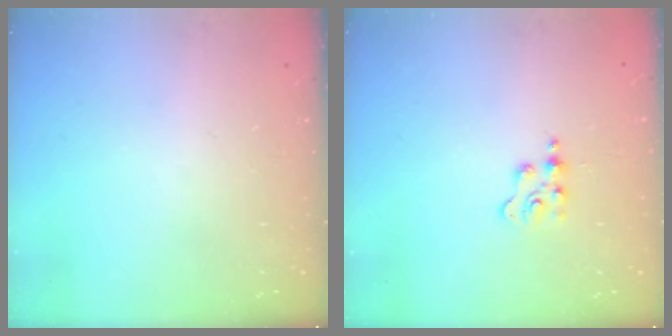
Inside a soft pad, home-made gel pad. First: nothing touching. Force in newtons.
{"total": 2.2, "press": 2.2, "slide": 0.4}